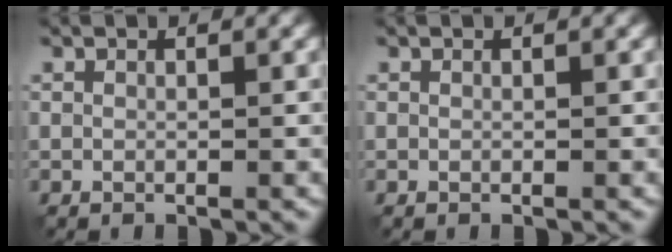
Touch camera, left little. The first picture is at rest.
{"total": 0.0}